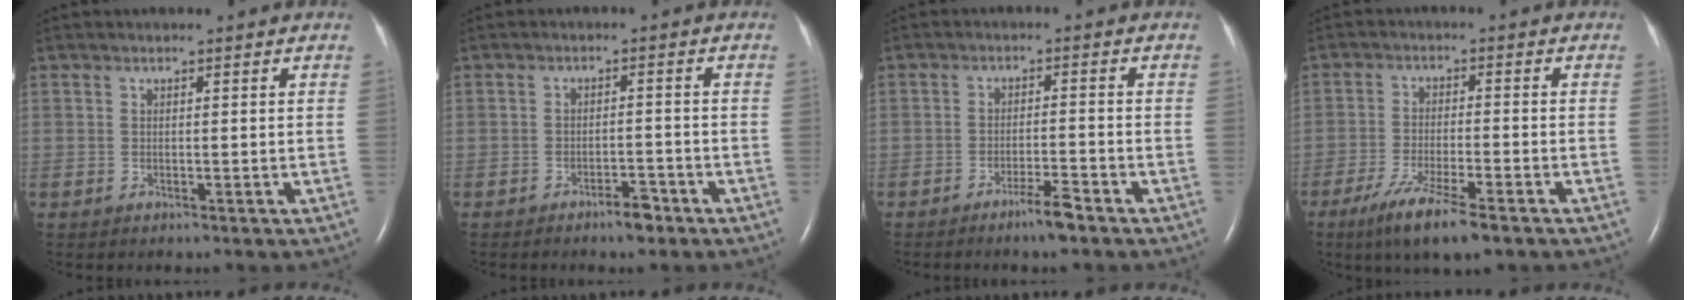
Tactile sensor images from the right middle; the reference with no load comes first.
{"total": 3.0, "force": [-2.3, 0.9, 1.8], "torque": [-0.027, 0.002, -0.036]}
{"total": 3.3, "force": [-2.5, 0.0, 2.1], "torque": [-0.041, -0.003, -0.045]}
{"total": 9.1, "force": [-5.9, 0.9, 6.8], "torque": [-0.132, -0.023, -0.096]}